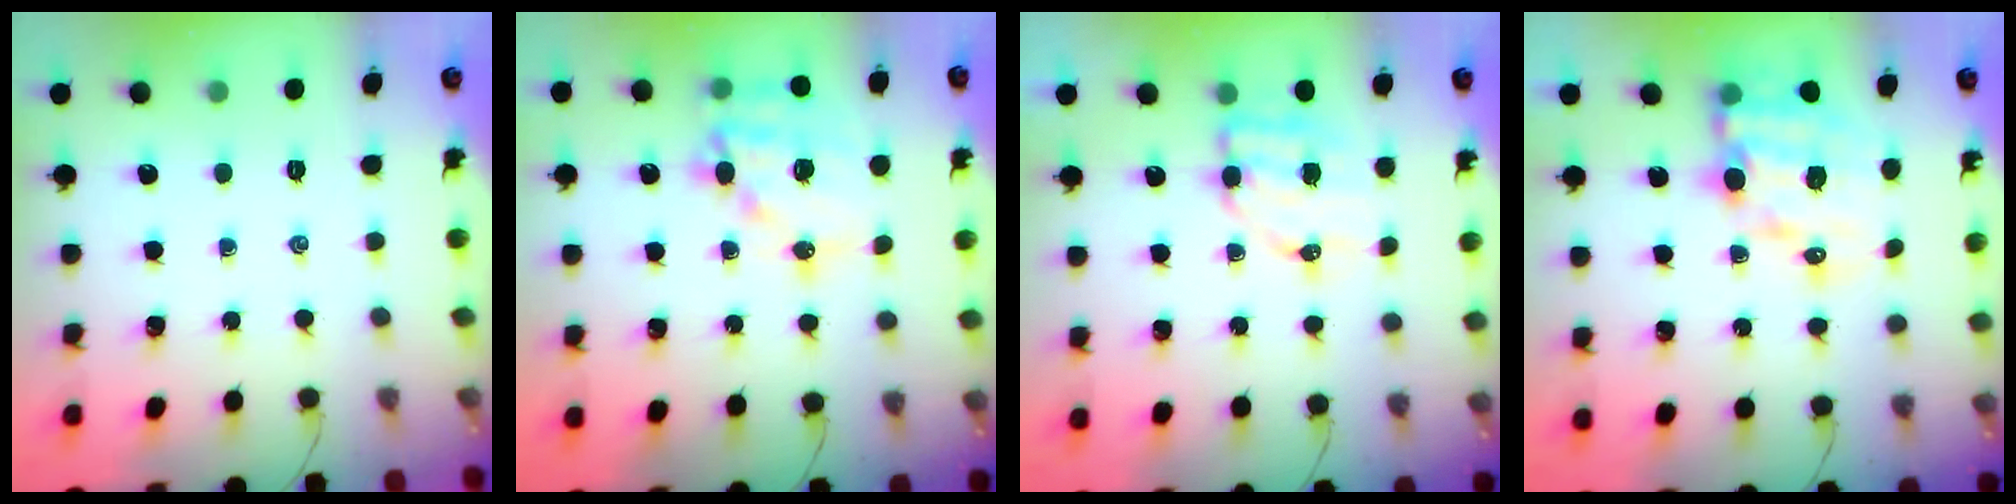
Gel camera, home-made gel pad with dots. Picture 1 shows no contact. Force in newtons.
{"total": 15.6, "press": 15.3, "slide": 3.2}
{"total": 7.7, "press": 7.6, "slide": 1.1}
{"total": 13.5, "press": 13.1, "slide": 3.3}